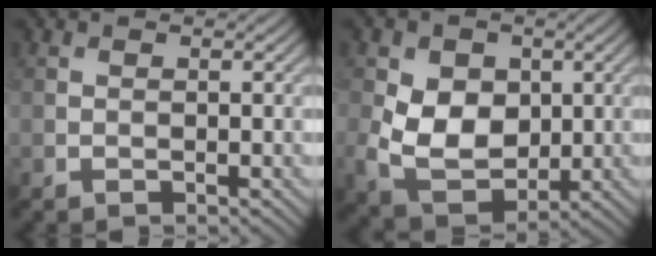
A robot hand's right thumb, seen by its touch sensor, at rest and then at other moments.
{"total": 9.2, "force": [0.3, 6.9, 6.0], "torque": [-0.135, -0.018, 0.002]}